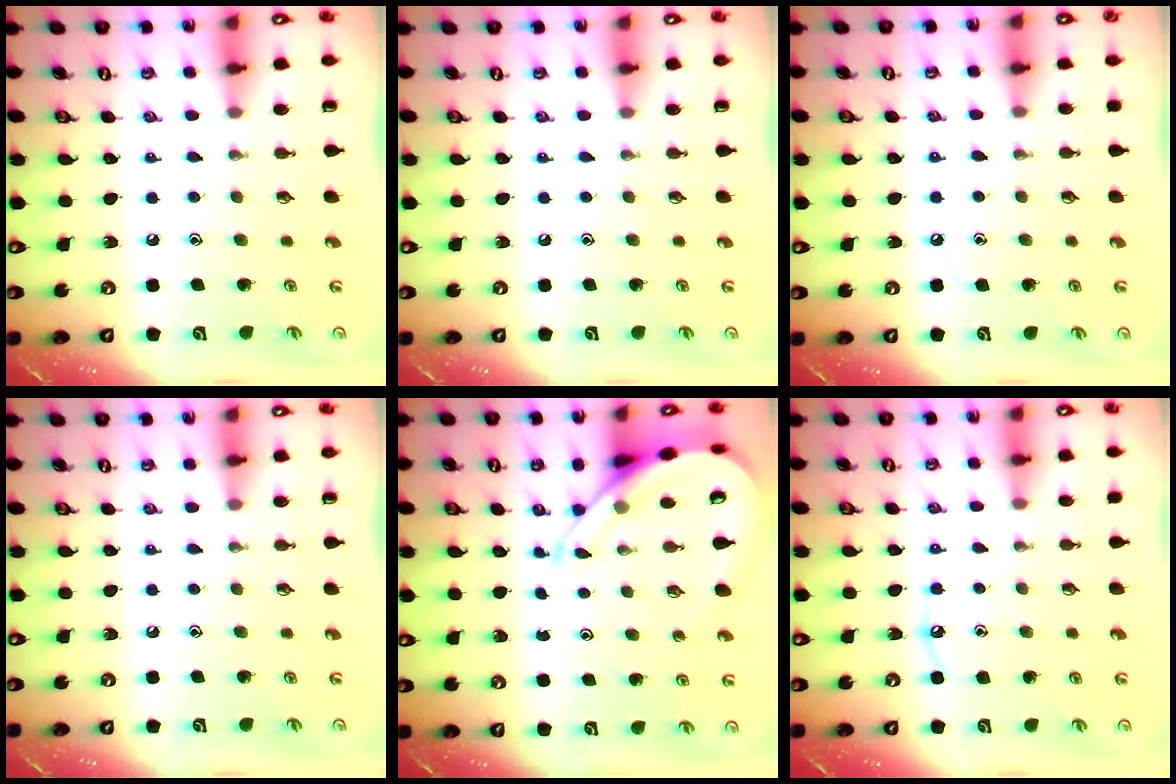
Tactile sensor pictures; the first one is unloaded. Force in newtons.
{"total": 0.0}
{"total": 4.8, "press": 4.7, "slide": 0.7}
{"total": 0.0}
{"total": 11.0, "press": 10.9, "slide": 1.0}
{"total": 5.7, "press": 5.7, "slide": 0.5}